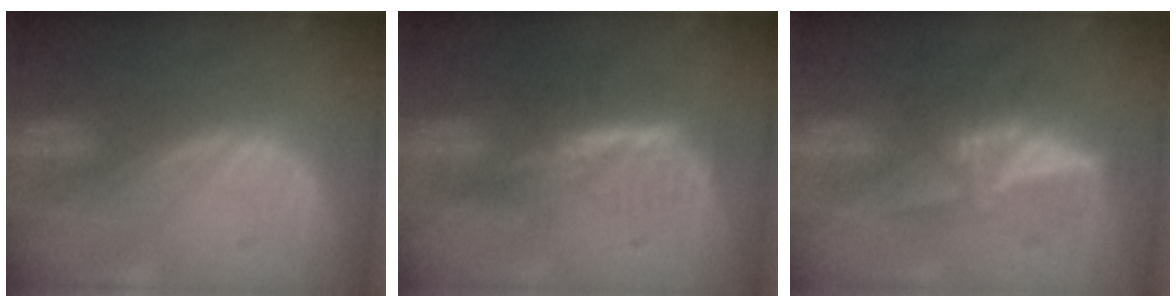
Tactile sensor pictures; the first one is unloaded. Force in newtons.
{"total": 6.0, "press": 5.1, "slide": 3.0}
{"total": 6.3, "press": 5.4, "slide": 3.2}